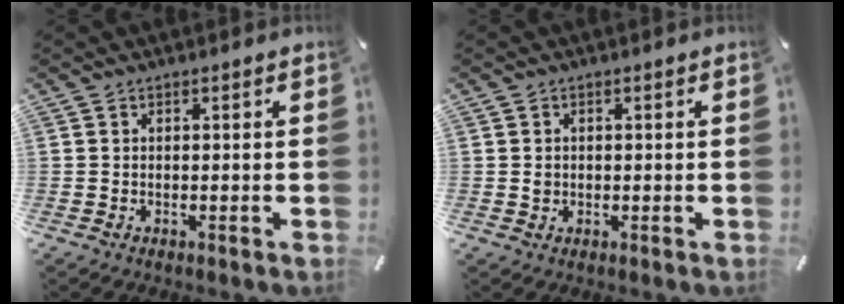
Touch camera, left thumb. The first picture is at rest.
{"total": 0.9, "force": [0.1, 0.8, 0.2], "torque": [-0.005, 0.006, 0.000]}